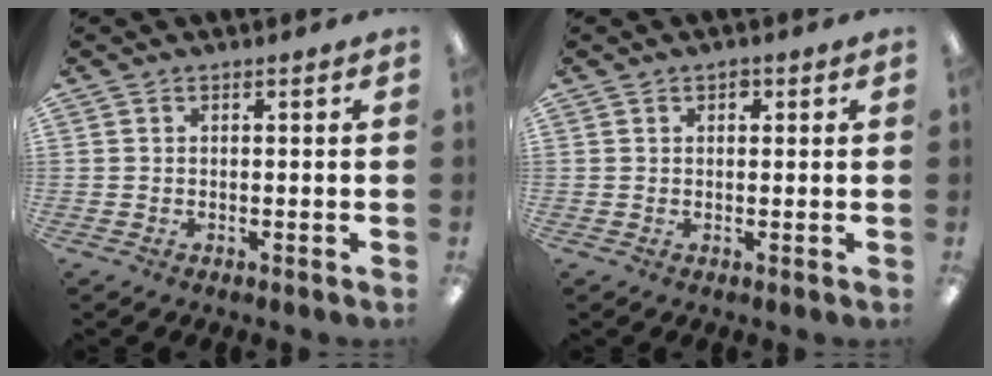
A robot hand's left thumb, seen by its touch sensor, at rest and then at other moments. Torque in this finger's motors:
{"motor_torque": [-0.11, 0.01, -0.34, 0.32, 0.03]}